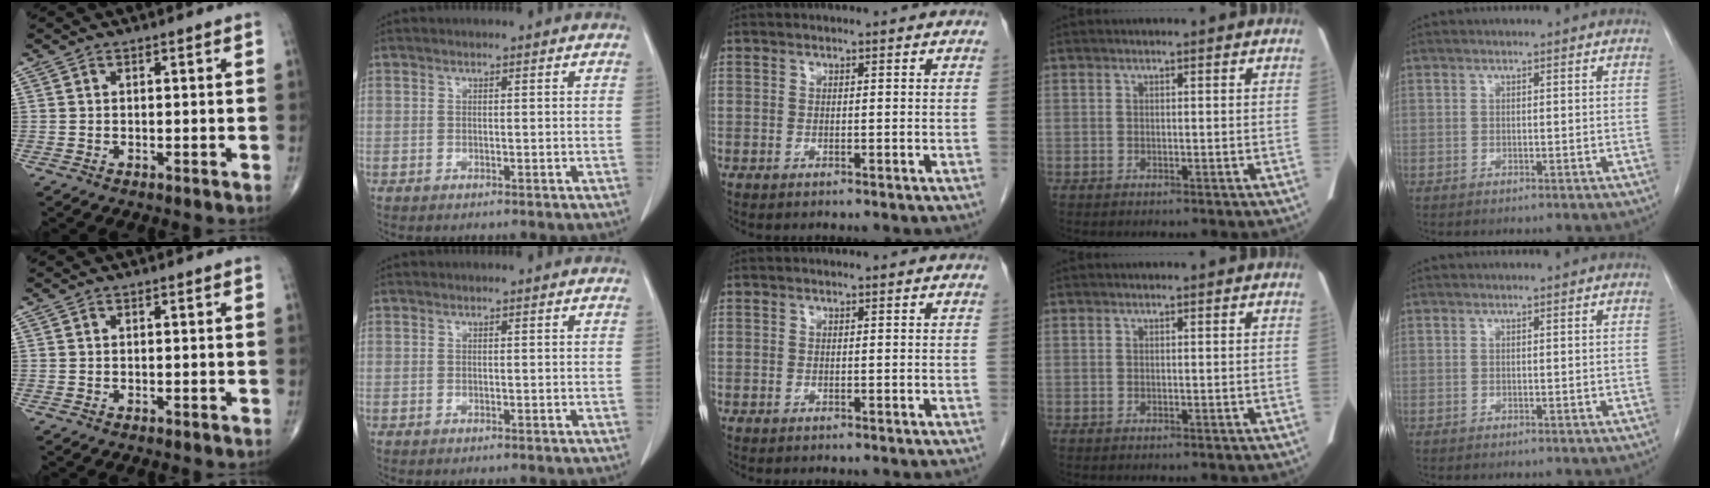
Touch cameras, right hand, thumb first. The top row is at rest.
{}